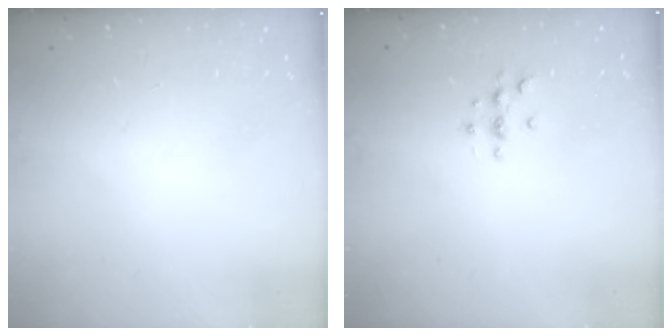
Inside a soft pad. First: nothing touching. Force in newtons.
{"total": 3.0, "press": 3.0, "slide": 0.3}